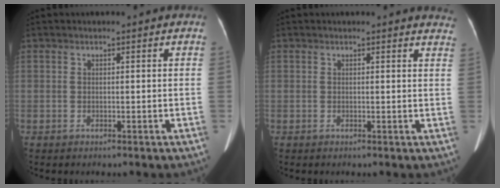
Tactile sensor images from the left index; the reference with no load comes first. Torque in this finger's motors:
{"motor_torque": [0.37, -0.35, -0.02, -0.01]}